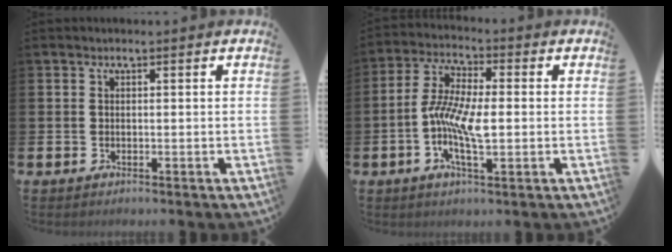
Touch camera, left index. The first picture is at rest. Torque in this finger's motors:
{"motor_torque": [1.71, 0.43, 0.35, 0.10]}